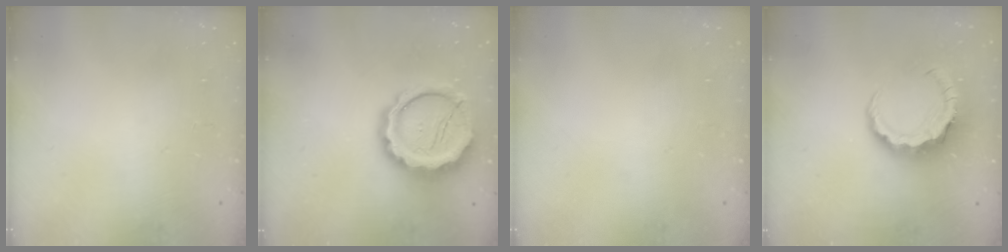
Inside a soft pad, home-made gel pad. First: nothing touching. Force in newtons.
{"total": 14.9, "press": 14.5, "slide": 3.1}
{"total": 0.0}
{"total": 8.2, "press": 8.1, "slide": 1.3}